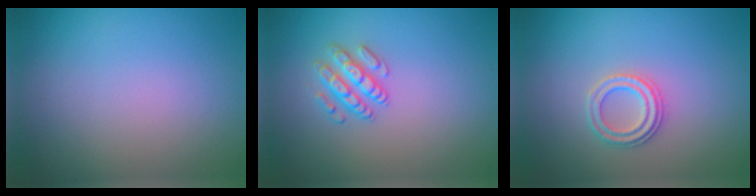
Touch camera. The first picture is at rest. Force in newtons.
{"total": 2.5, "press": 2.5, "slide": 0.4}
{"total": 2.3, "press": 2.1, "slide": 0.8}